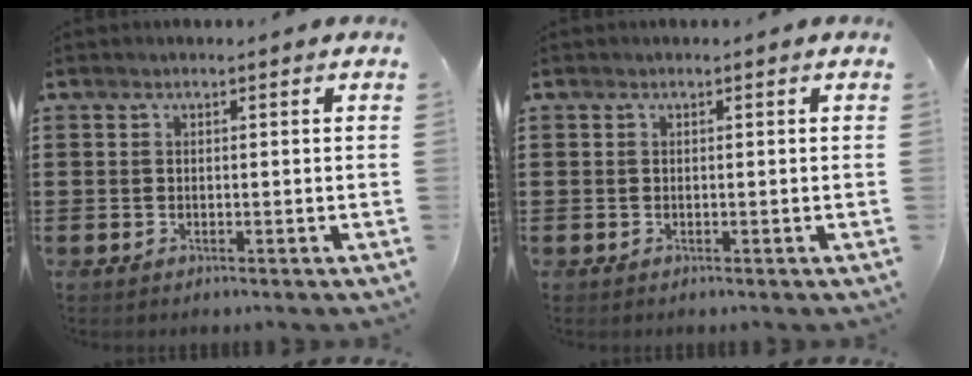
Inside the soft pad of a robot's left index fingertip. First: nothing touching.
{"total": 0.0}